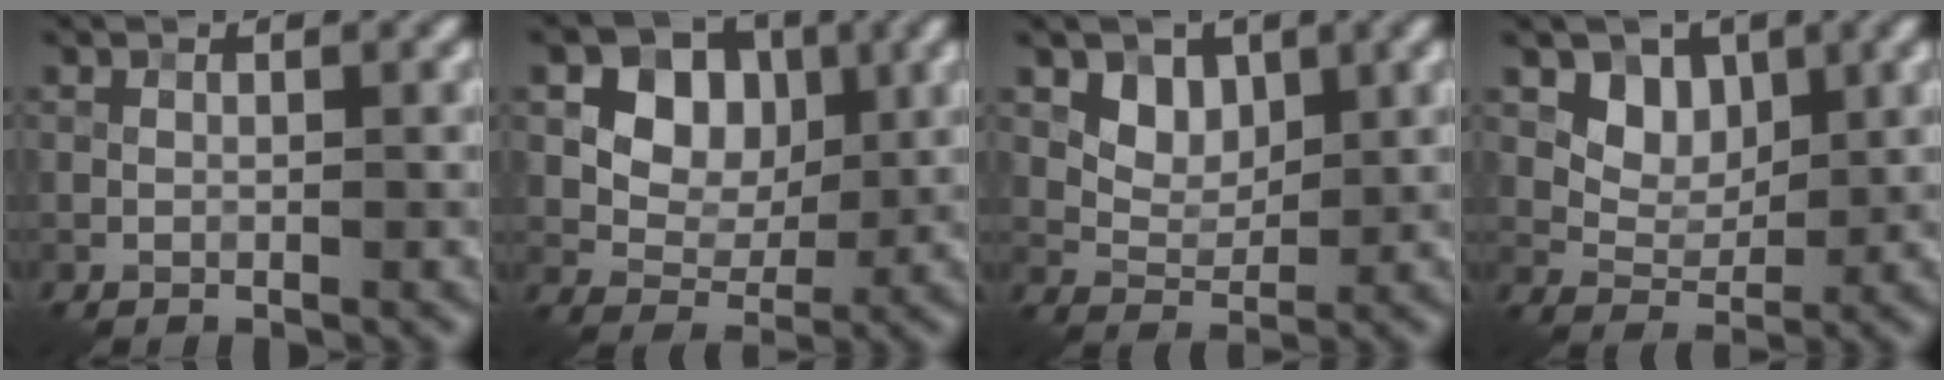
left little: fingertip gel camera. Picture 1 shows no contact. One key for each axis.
{"total": 6.4, "fx": 1.6, "fy": 5.0, "fz": 3.6, "tx": -0.061, "ty": 0.002, "tz": 0.017}
{"total": 3.0, "fx": 1.5, "fy": 2.2, "fz": 1.4, "tx": -0.025, "ty": -0.013, "tz": 0.031}
{"total": 3.6, "fx": 1.8, "fy": 2.7, "fz": 1.6, "tx": -0.033, "ty": -0.018, "tz": 0.040}